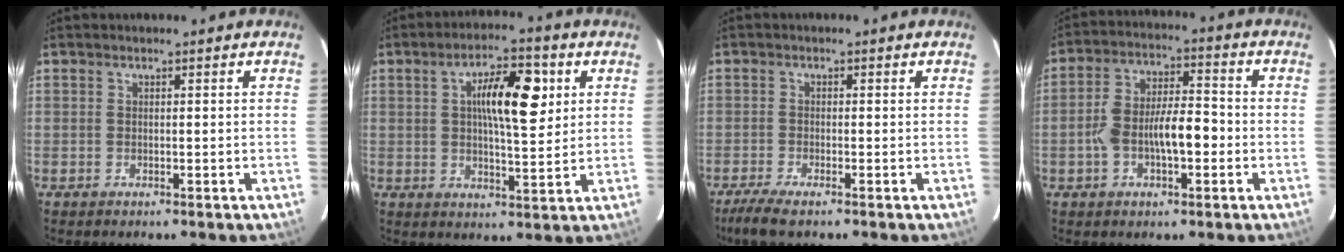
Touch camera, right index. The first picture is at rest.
{"total": 10.1, "force": [2.7, 2.8, 9.3], "torque": [-0.155, 0.015, 0.044]}
{"total": 4.0, "force": [-2.8, 0.4, 2.8], "torque": [-0.052, -0.010, -0.052]}
{"total": 9.4, "force": [-1.9, 3.5, 8.5], "torque": [-0.168, 0.025, -0.034]}